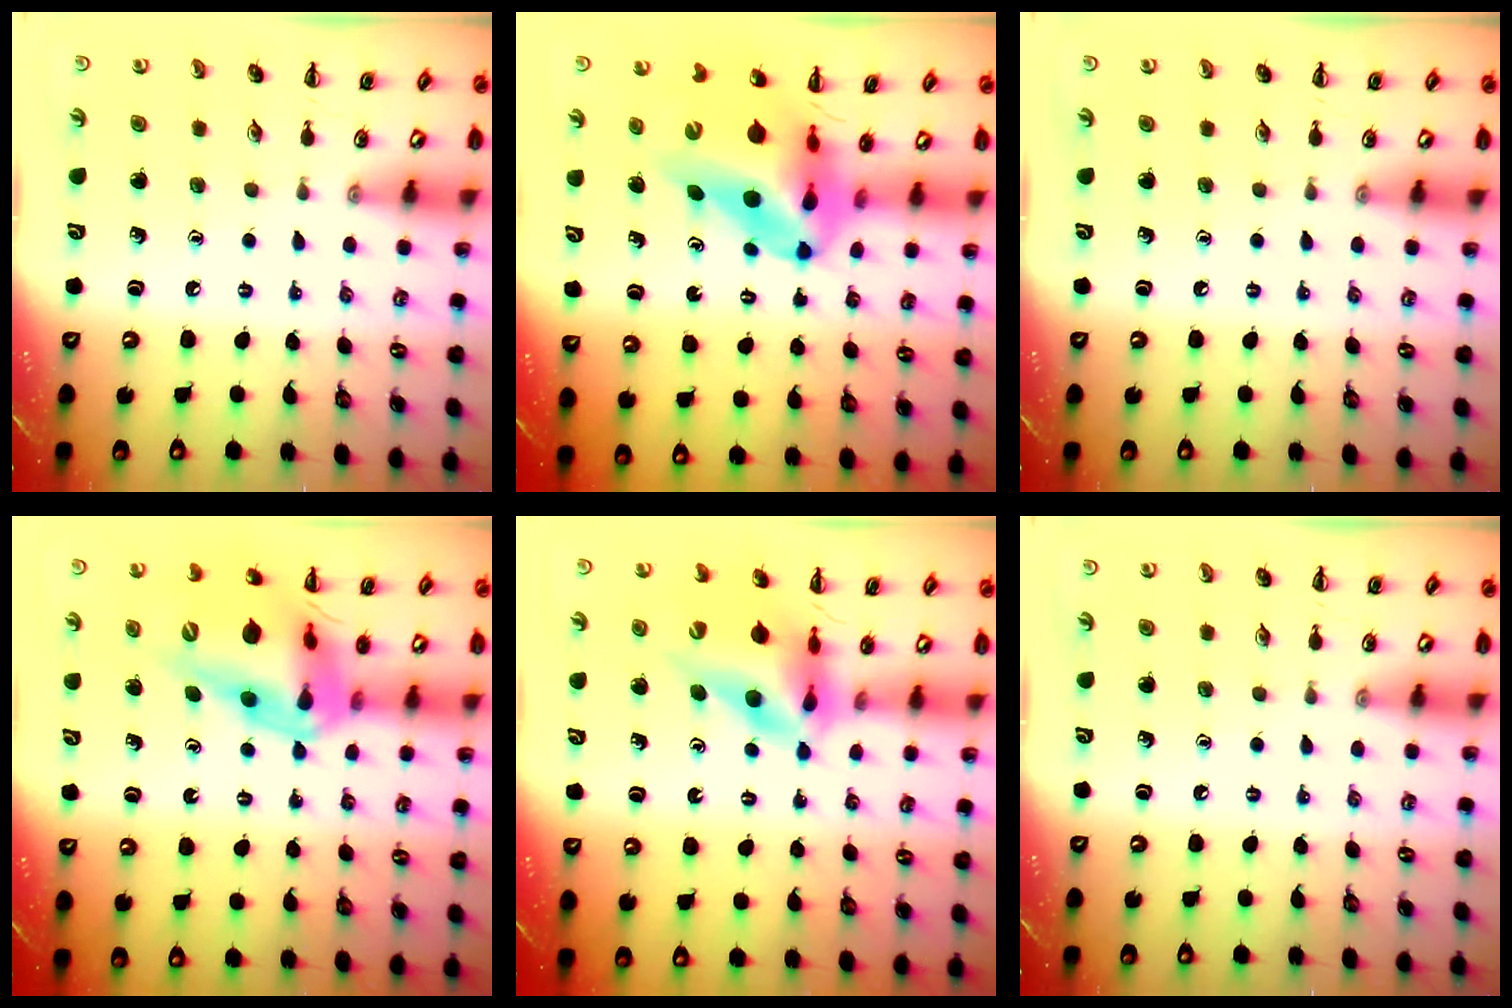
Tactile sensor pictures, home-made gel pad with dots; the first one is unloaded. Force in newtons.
{"total": 14.8, "press": 14.1, "slide": 4.5}
{"total": 0.0}
{"total": 19.9, "press": 19.1, "slide": 5.5}
{"total": 12.0, "press": 11.4, "slide": 3.9}
{"total": 0.0}